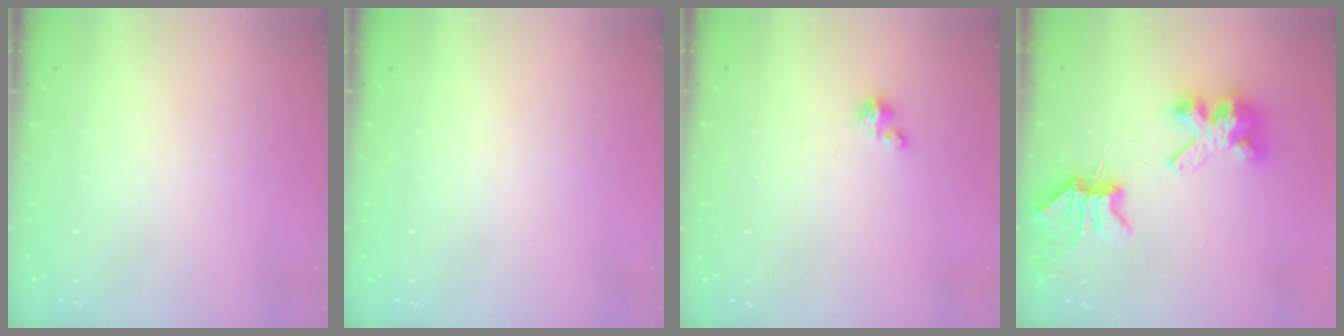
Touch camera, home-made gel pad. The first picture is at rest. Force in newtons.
{"total": 0.0}
{"total": 2.4, "press": 2.4, "slide": 0.2}
{"total": 7.8, "press": 7.7, "slide": 1.0}